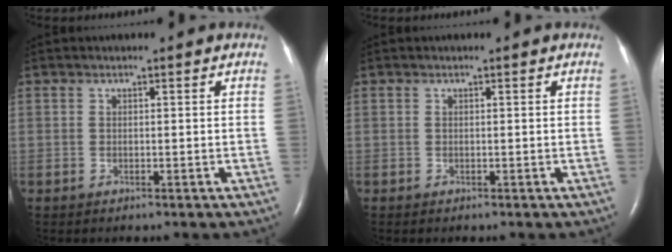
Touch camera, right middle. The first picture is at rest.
{"total": 0.0}